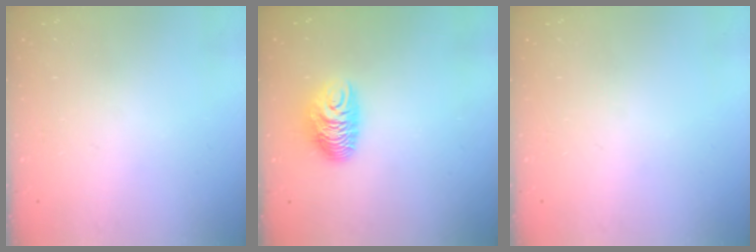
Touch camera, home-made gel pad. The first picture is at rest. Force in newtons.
{"total": 9.6, "press": 9.6, "slide": 1.0}
{"total": 0.0}